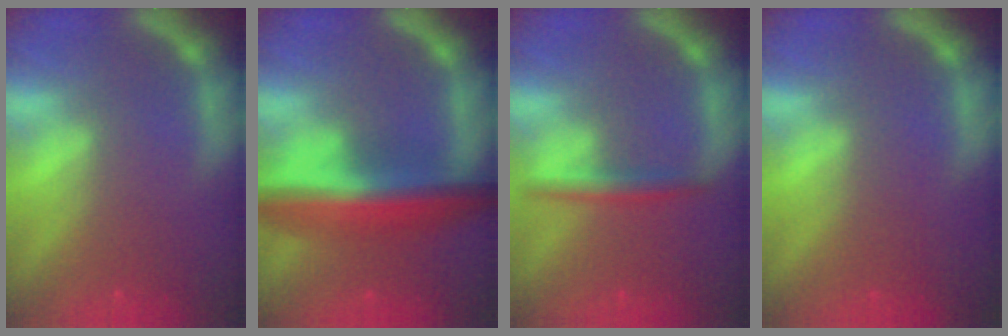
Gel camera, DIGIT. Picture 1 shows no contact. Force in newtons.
{"total": 9.5}
{"total": 2.4}
{"total": 0.0}